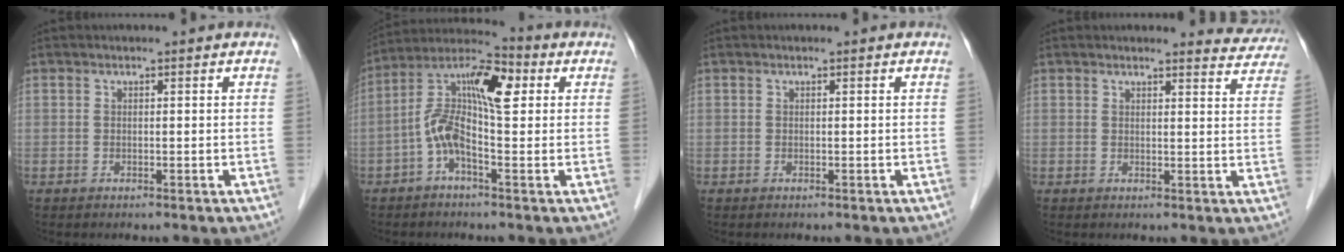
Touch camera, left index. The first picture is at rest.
{"total": 10.8, "force": [0.6, 2.9, 10.4], "torque": [-0.207, 0.044, 0.001]}
{"total": 0.0}
{"total": 4.7, "force": [4.6, 0.9, -0.3], "torque": [0.014, -0.025, 0.027]}